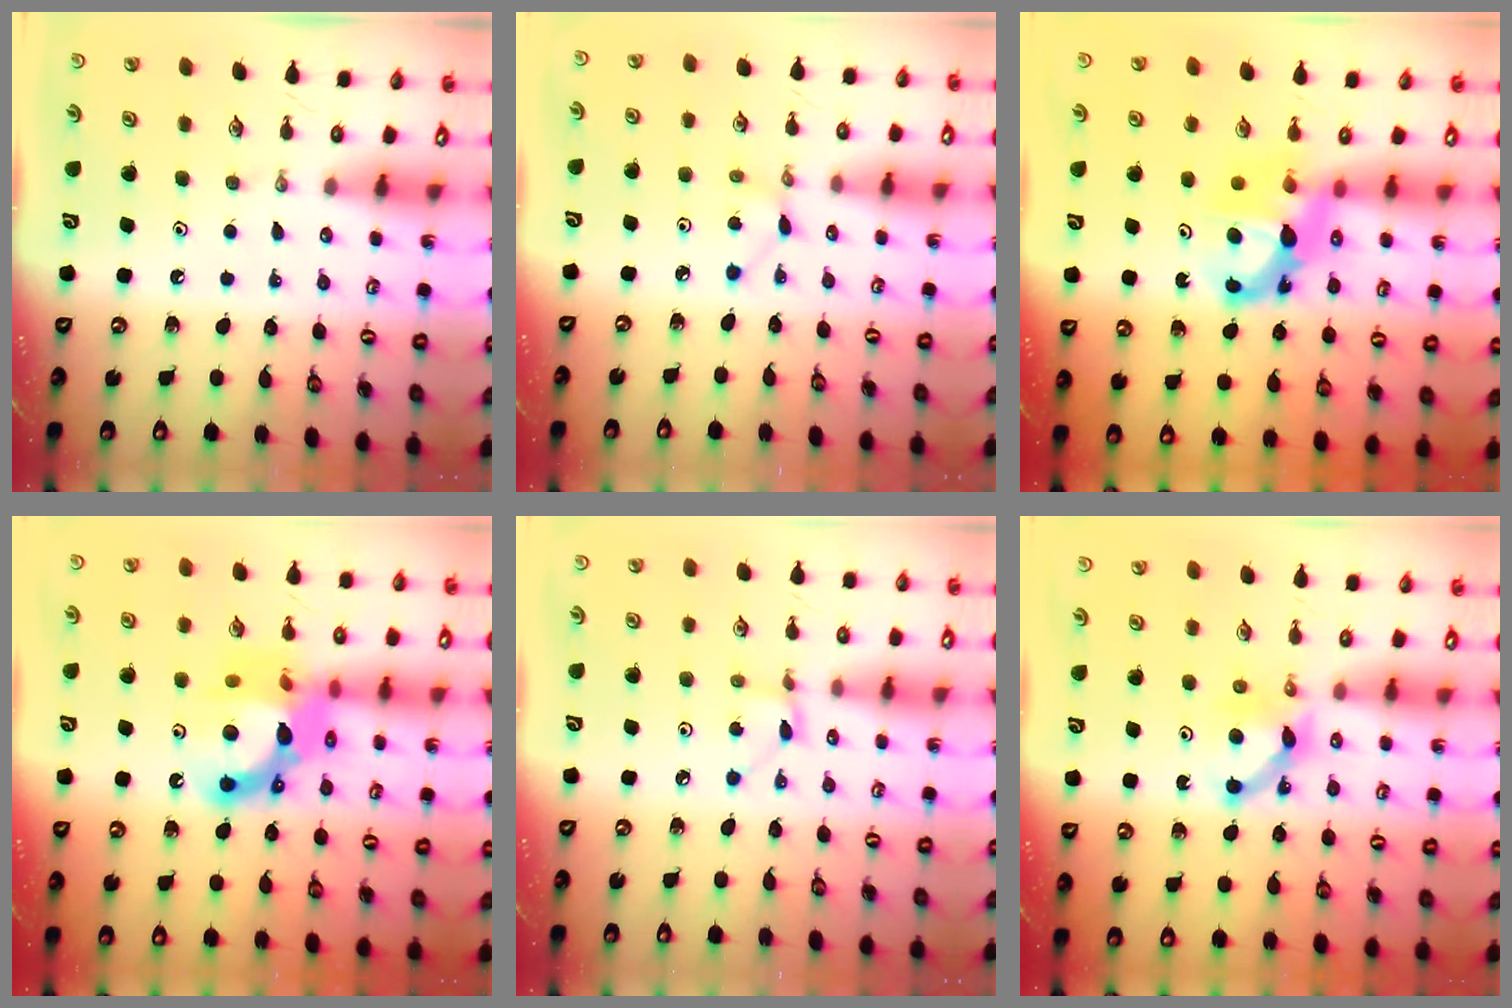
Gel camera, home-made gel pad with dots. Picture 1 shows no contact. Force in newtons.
{"total": 1.9, "press": 1.9, "slide": 0.2}
{"total": 7.9, "press": 7.9, "slide": 0.5}
{"total": 16.8, "press": 16.7, "slide": 1.7}
{"total": 1.8, "press": 1.8, "slide": 0.1}
{"total": 7.0, "press": 7.0, "slide": 0.7}